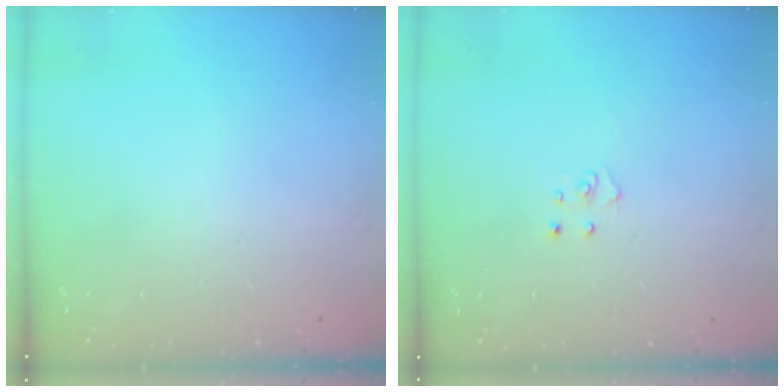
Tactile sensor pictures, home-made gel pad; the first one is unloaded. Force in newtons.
{"total": 3.4, "press": 3.4, "slide": 0.3}